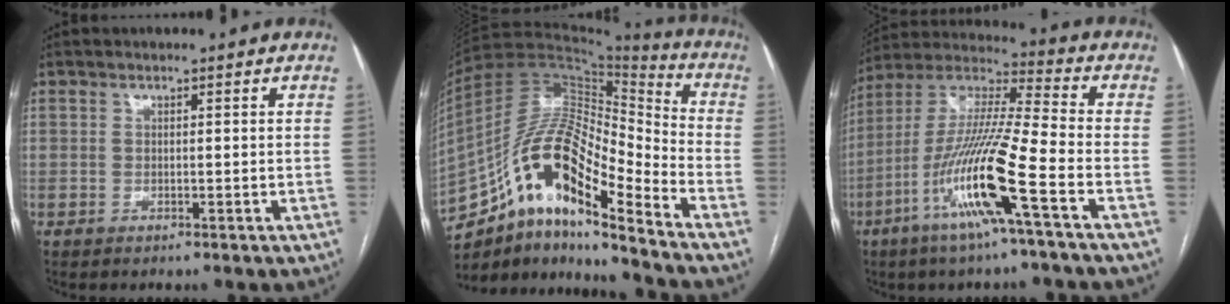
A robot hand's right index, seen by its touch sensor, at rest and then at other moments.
{"total": 18.0, "force": [-10.5, 4.3, 14.0], "torque": [-0.258, 0.040, -0.179]}
{"total": 16.5, "force": [-6.9, -0.5, 15.0], "torque": [-0.304, -0.011, -0.135]}